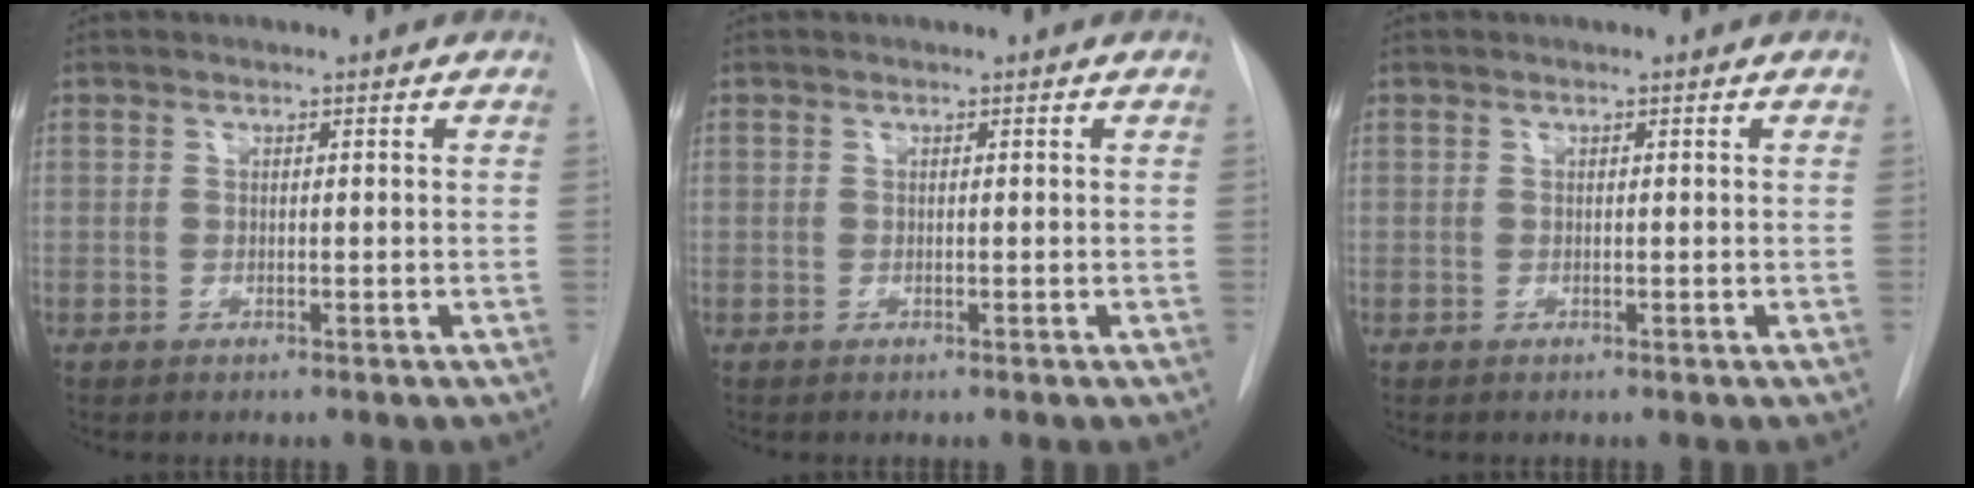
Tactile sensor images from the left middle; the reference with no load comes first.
{"total": 0.0}
{"total": 0.0}